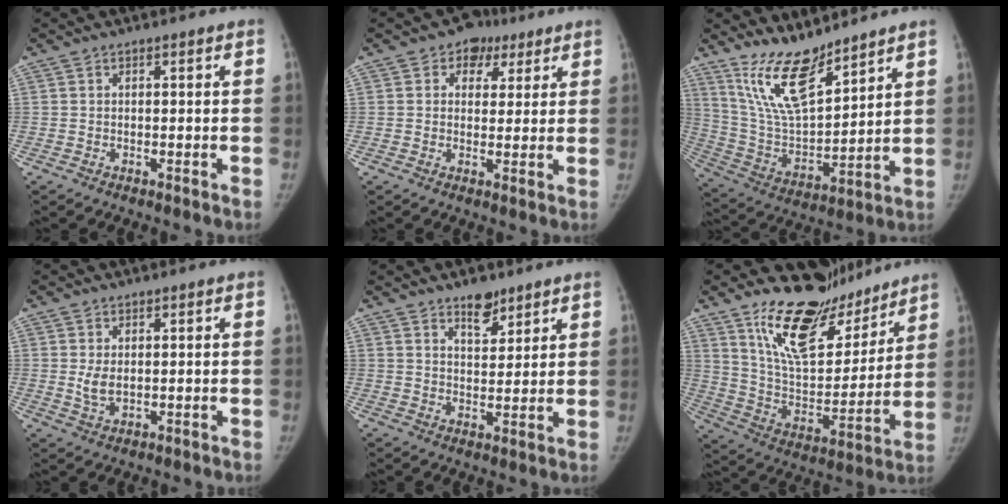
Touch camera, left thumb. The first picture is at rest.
{"total": 6.2, "force": [3.2, 5.0, 1.9], "torque": [0.013, -0.004, 0.040]}
{"total": 14.0, "force": [11.1, 4.0, 7.5], "torque": [-0.118, -0.073, 0.226]}
{"total": 3.1, "force": [0.6, 1.9, 2.4], "torque": [-0.040, -0.011, 0.017]}
{"total": 5.7, "force": [4.2, 2.7, 2.7], "torque": [-0.018, -0.031, 0.070]}
{"total": 20.8, "force": [15.9, 9.1, 9.9], "torque": [-0.107, -0.103, 0.274]}